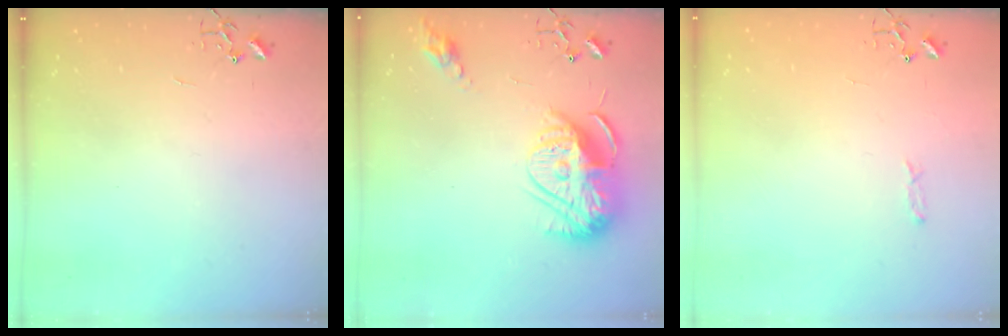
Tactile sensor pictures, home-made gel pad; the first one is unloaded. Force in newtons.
{"total": 15.8, "press": 15.8, "slide": 1.4}
{"total": 3.3, "press": 3.3, "slide": 0.4}